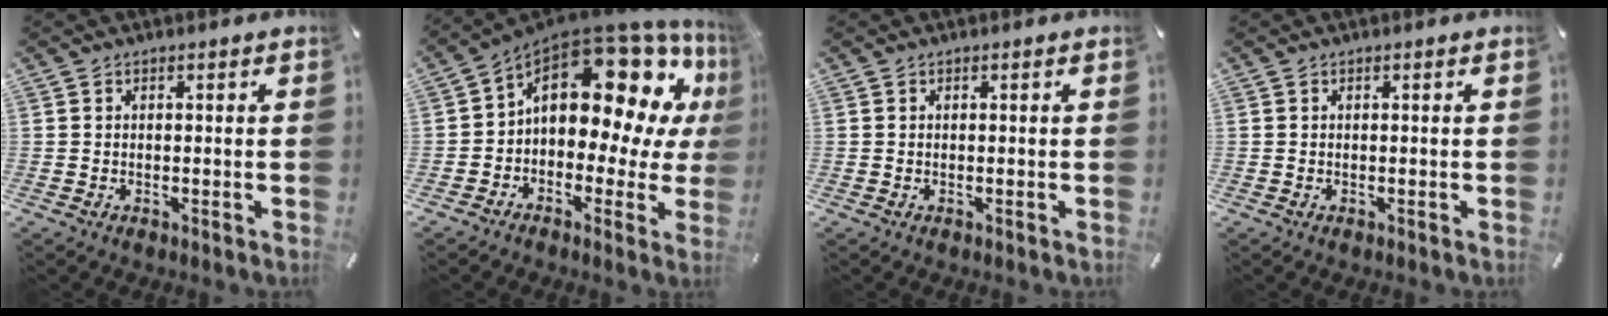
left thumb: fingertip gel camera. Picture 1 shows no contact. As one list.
[{"total": 18.0, "force": [7.2, 10.1, 13.0], "torque": [-0.185, -0.060, 0.115]}, {"total": 0.0}, {"total": 0.0}]